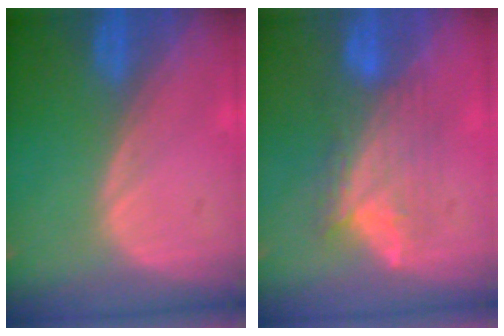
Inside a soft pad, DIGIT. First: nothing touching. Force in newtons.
{"total": 7.3, "press": 7.1, "slide": 1.7}